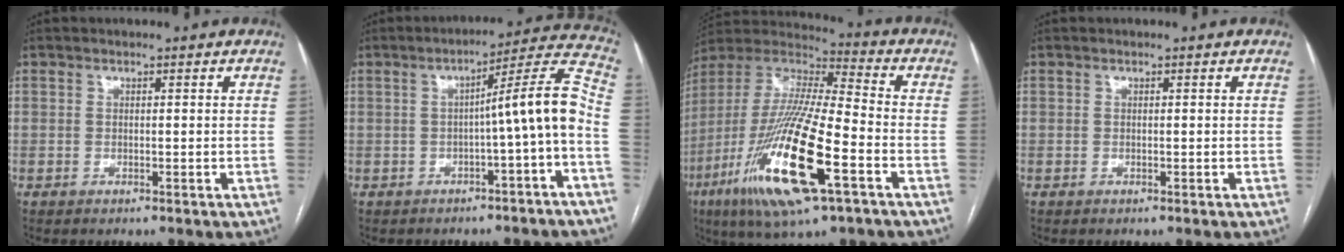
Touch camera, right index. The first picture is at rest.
{"total": 10.0, "force": [-2.5, -0.7, 9.7], "torque": [-0.127, 0.030, -0.037]}
{"total": 23.2, "force": [-9.1, 3.5, 21.1], "torque": [-0.460, -0.042, -0.167]}
{"total": 0.0}